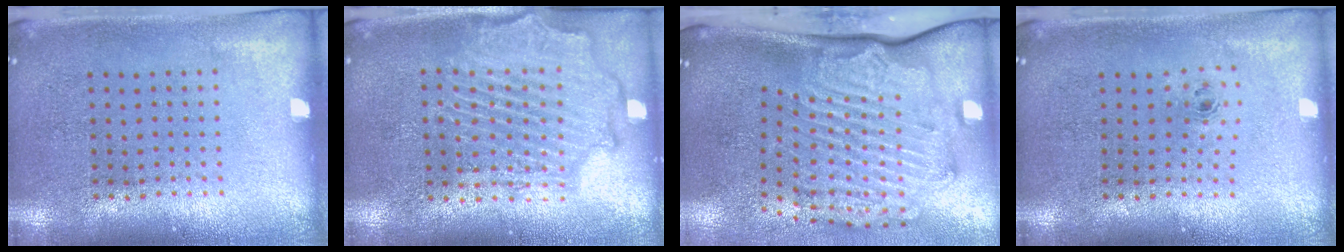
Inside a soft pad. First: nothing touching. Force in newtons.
{"total": 2.1, "press": 2.1, "slide": 0.4}
{"total": 2.8, "press": 2.2, "slide": 1.7}
{"total": 0.7, "press": 0.4, "slide": 0.6}